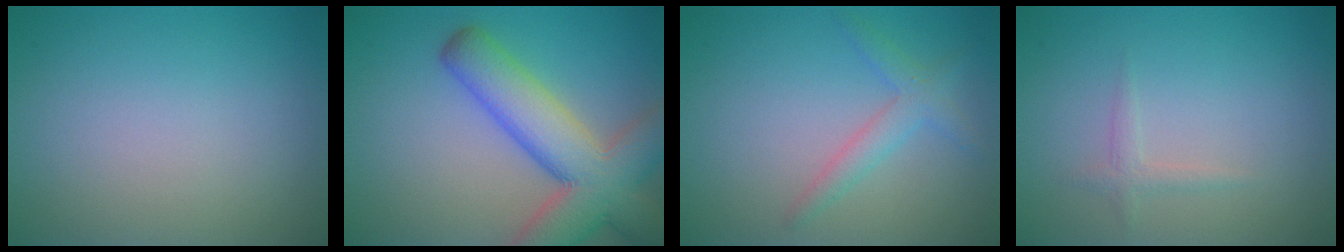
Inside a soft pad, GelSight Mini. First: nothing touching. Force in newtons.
{"total": 9.6, "press": 9.5, "slide": 0.6}
{"total": 2.2, "press": 2.2, "slide": 0.0}
{"total": 1.1, "press": 1.1, "slide": 0.0}